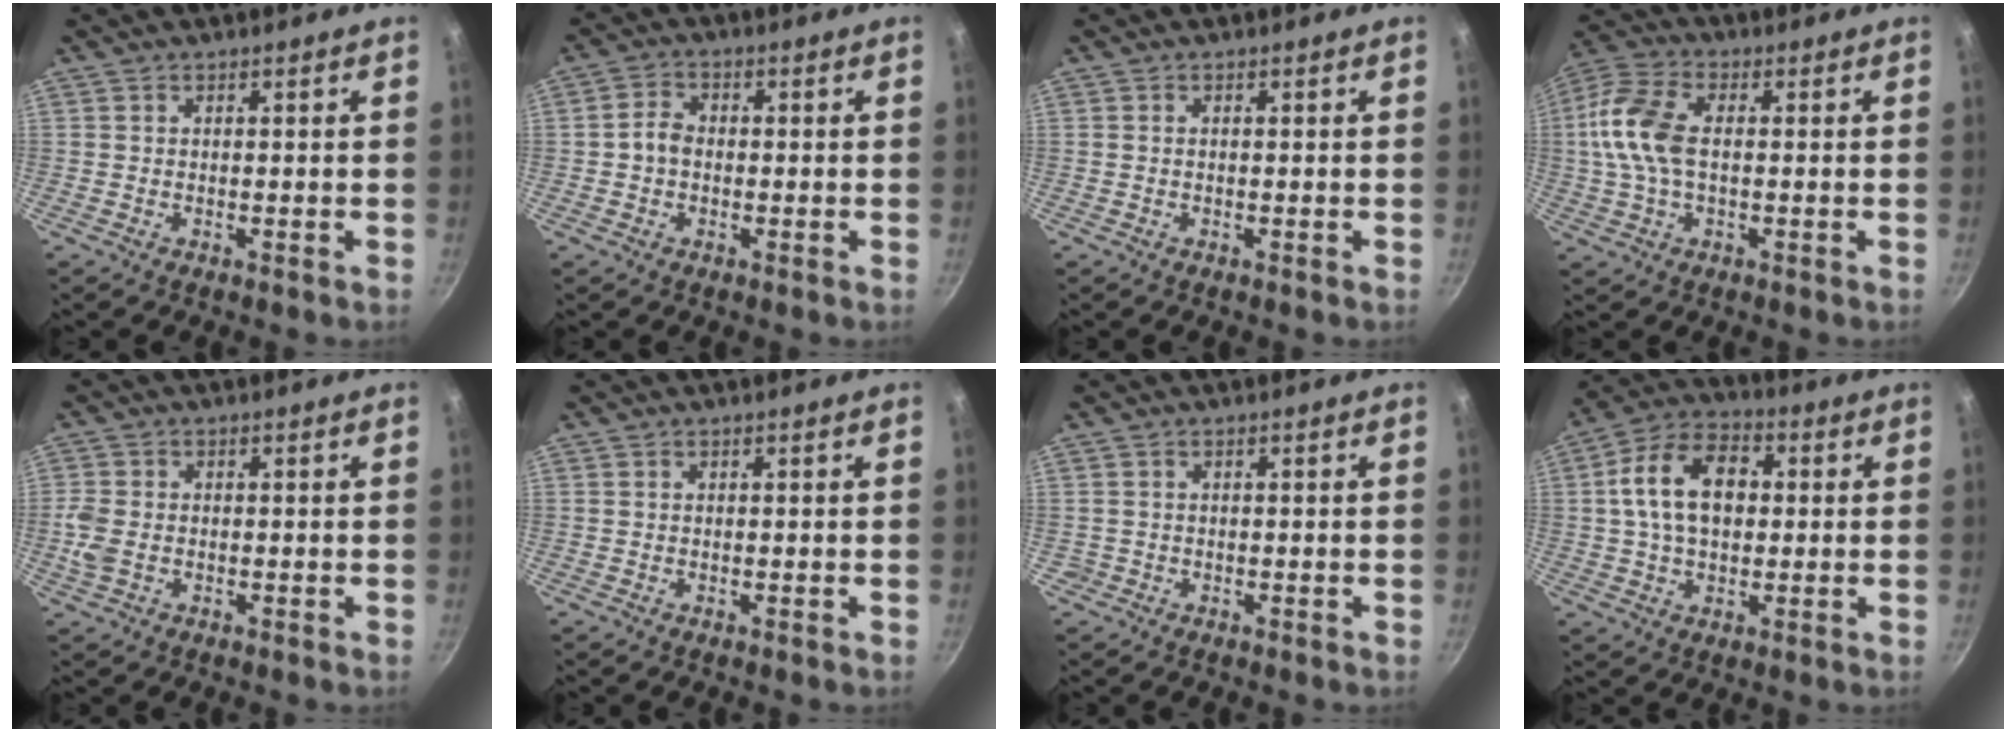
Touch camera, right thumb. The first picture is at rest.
{"total": 3.7, "force": [-0.4, 2.9, 2.2], "torque": [-0.031, 0.017, -0.014]}
{"total": 0.0}
{"total": 12.3, "force": [0.5, 7.1, 10.0], "torque": [-0.202, 0.024, -0.004]}
{"total": 4.3, "force": [-0.8, 3.1, 2.9], "torque": [-0.068, 0.002, -0.017]}
{"total": 0.0}
{"total": 0.7, "force": [-0.3, 0.7, 0.0], "torque": [0.002, 0.003, -0.003]}
{"total": 13.7, "force": [1.7, 9.1, 10.1], "torque": [-0.150, 0.021, 0.016]}